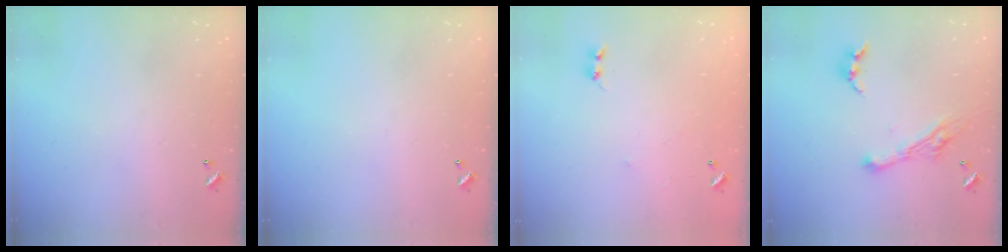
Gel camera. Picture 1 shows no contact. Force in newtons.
{"total": 0.0}
{"total": 5.4, "press": 5.4, "slide": 0.7}
{"total": 6.4, "press": 6.4, "slide": 0.8}